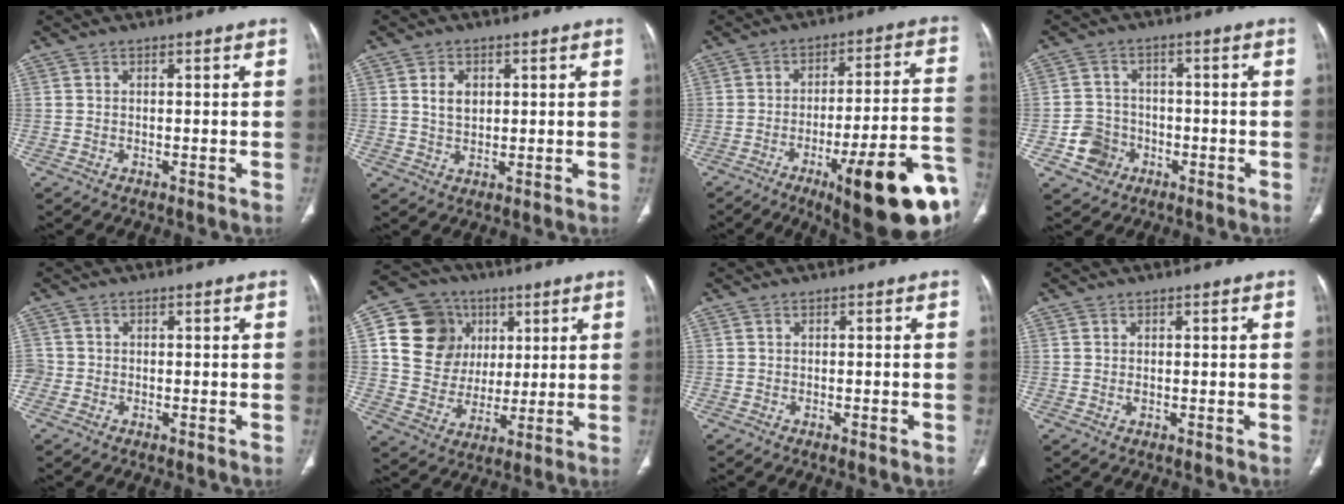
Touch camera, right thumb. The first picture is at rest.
{"total": 3.9, "force": [1.1, 2.7, 2.6], "torque": [-0.032, -0.006, 0.024]}
{"total": 25.1, "force": [-11.3, 5.2, 21.9], "torque": [-0.226, 0.047, -0.154]}
{"total": 6.3, "force": [-2.8, 5.5, 1.4], "torque": [0.000, 0.023, -0.045]}
{"total": 2.2, "force": [-0.5, 2.1, 0.5], "torque": [-0.003, 0.006, -0.013]}
{"total": 16.0, "force": [5.0, 13.9, 6.3], "torque": [-0.079, 0.004, 0.096]}
{"total": 1.1, "force": [-0.6, 0.2, 0.9], "torque": [-0.014, -0.001, -0.008]}
{"total": 0.5, "force": [-0.1, 0.3, 0.4], "torque": [-0.009, -0.001, -0.001]}